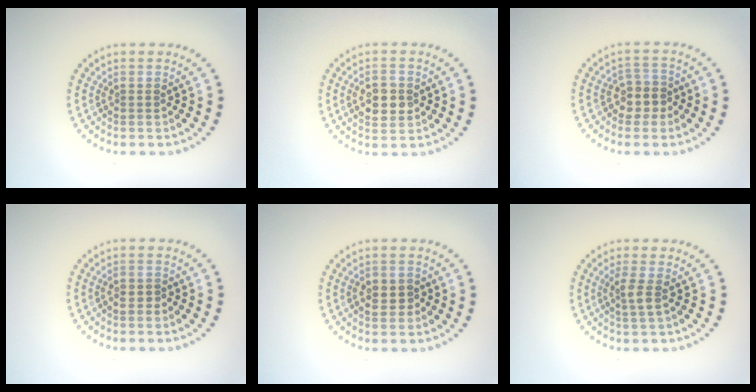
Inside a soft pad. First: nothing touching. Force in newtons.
{"total": 3.6, "press": 3.6, "slide": 0.2}
{"total": 2.3, "press": 2.1, "slide": 1.1}
{"total": 0.6, "press": 0.5, "slide": 0.3}
{"total": 2.1, "press": 2.1, "slide": 0.4}
{"total": 1.7, "press": 1.4, "slide": 1.0}